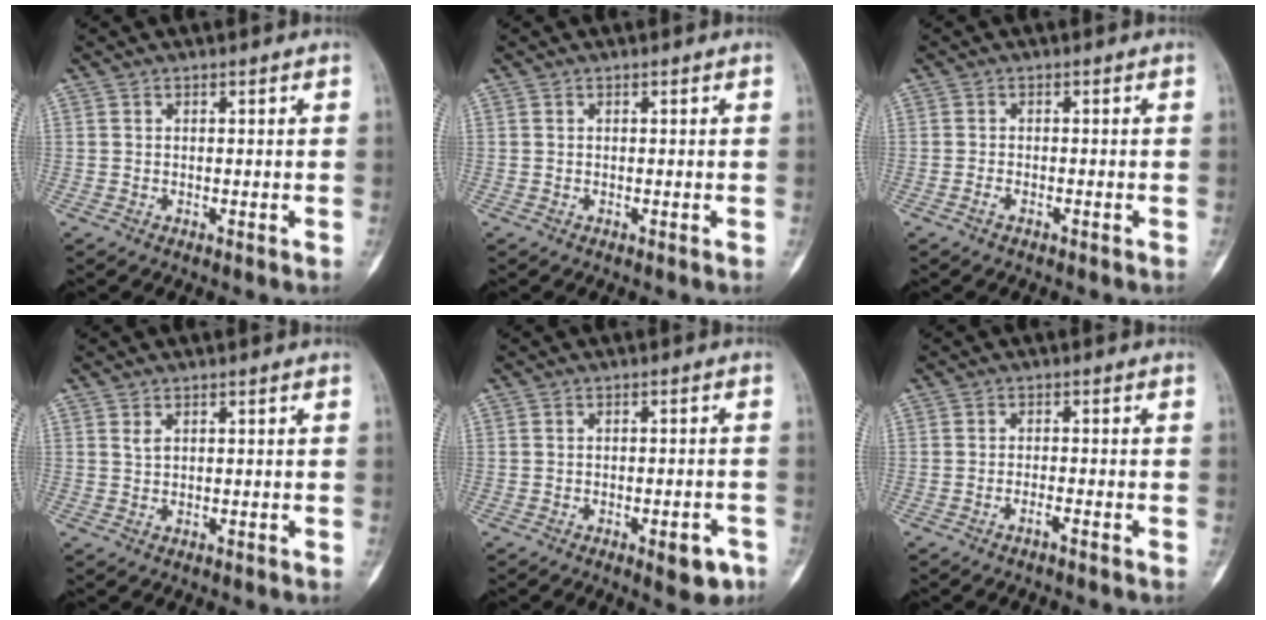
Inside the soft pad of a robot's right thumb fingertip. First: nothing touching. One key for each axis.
{"total": 0.0}
{"total": 1.2, "fx": -0.8, "fy": 0.5, "fz": 0.7, "tx": -0.018, "ty": 0.005, "tz": -0.015}
{"total": 1.0, "fx": 0.4, "fy": 0.6, "fz": 0.7, "tx": -0.011, "ty": -0.002, "tz": 0.010}
{"total": 5.5, "fx": -2.9, "fy": 2.2, "fz": 4.1, "tx": -0.034, "ty": 0.015, "tz": -0.030}
{"total": 1.6, "fx": -1.2, "fy": 0.1, "fz": 1.0, "tx": -0.023, "ty": 0.012, "tz": -0.022}